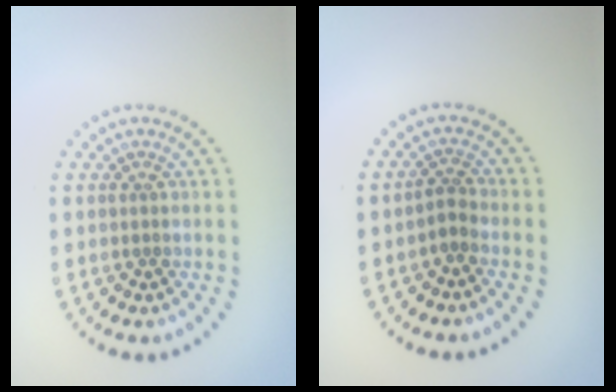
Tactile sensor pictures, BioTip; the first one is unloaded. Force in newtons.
{"total": 1.6, "press": 1.1, "slide": 1.1}